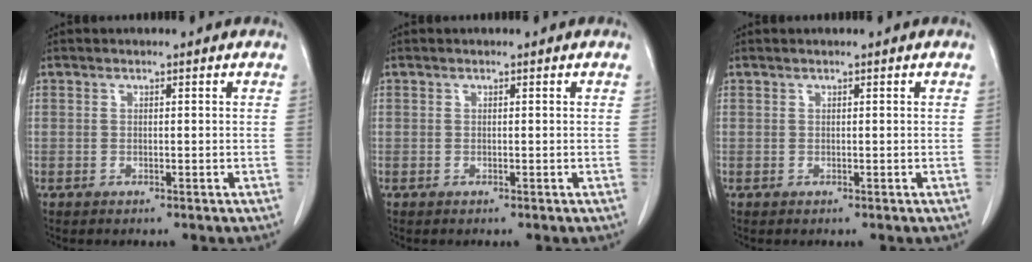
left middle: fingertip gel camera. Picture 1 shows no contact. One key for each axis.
{"total": 0.0}
{"total": 0.0}